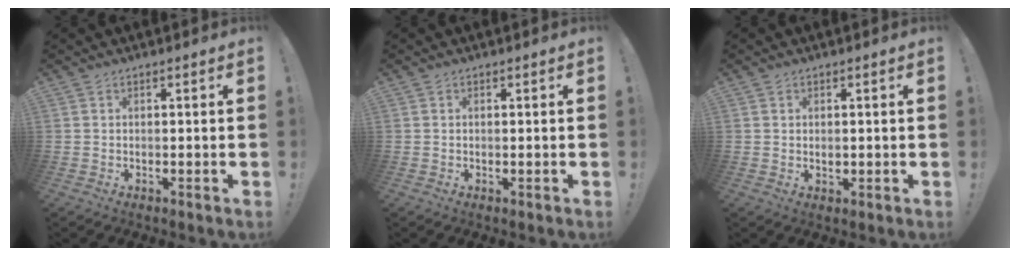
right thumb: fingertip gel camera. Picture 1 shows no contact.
{"total": 0.0}
{"total": 1.2, "force": [0.3, 1.1, 0.6], "torque": [-0.003, -0.001, 0.003]}